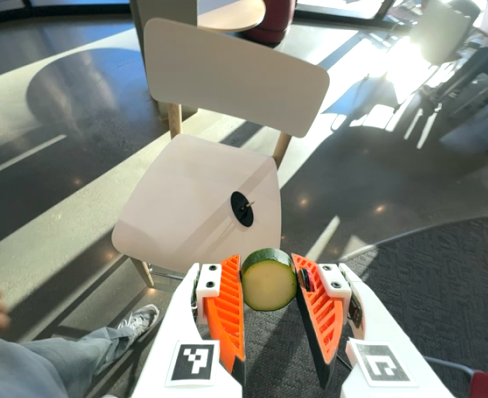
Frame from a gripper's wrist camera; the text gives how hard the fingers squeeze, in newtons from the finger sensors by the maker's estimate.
{"total": 9.7, "left": 10.0, "right": 9.3}